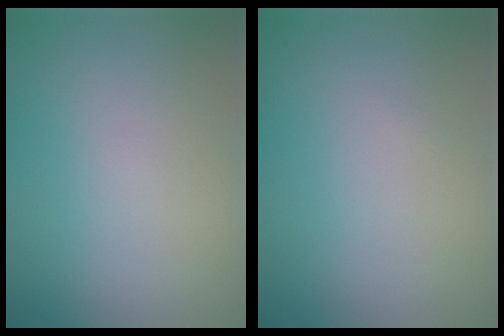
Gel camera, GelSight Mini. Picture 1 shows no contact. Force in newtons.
{"total": 0.0}